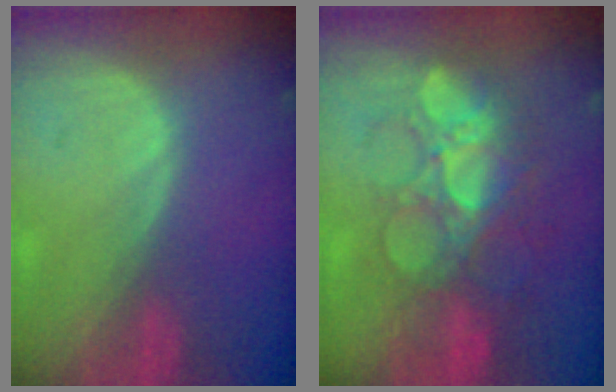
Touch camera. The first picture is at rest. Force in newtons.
{"total": 8.8, "press": 8.6, "slide": 1.6}